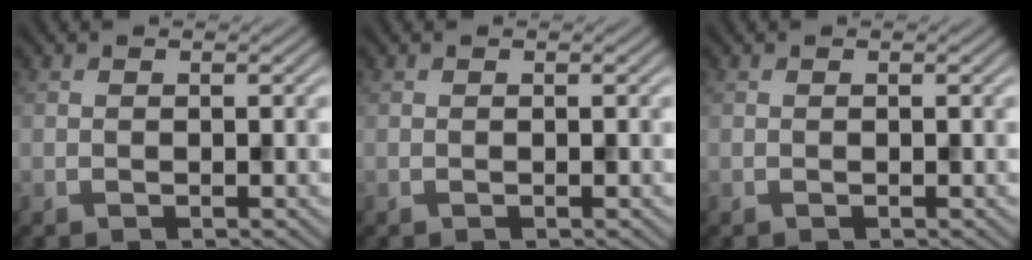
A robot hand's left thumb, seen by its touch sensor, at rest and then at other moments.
{"total": 0.0}
{"total": 0.0}